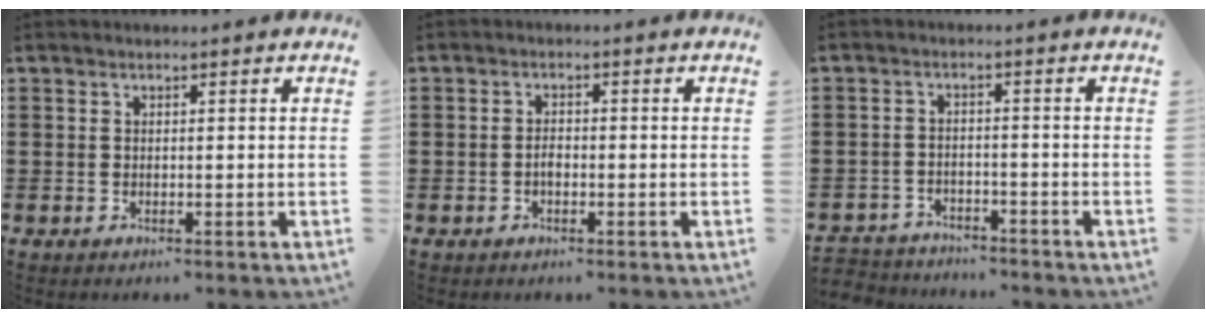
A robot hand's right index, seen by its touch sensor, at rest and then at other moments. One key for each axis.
{"total": 1.6, "fx": -0.4, "fy": 0.9, "fz": 1.2, "tx": -0.024, "ty": 0.002, "tz": -0.009}
{"total": 3.1, "fx": -3.1, "fy": 0.4, "fz": -0.3, "tx": -0.005, "ty": -0.001, "tz": -0.068}